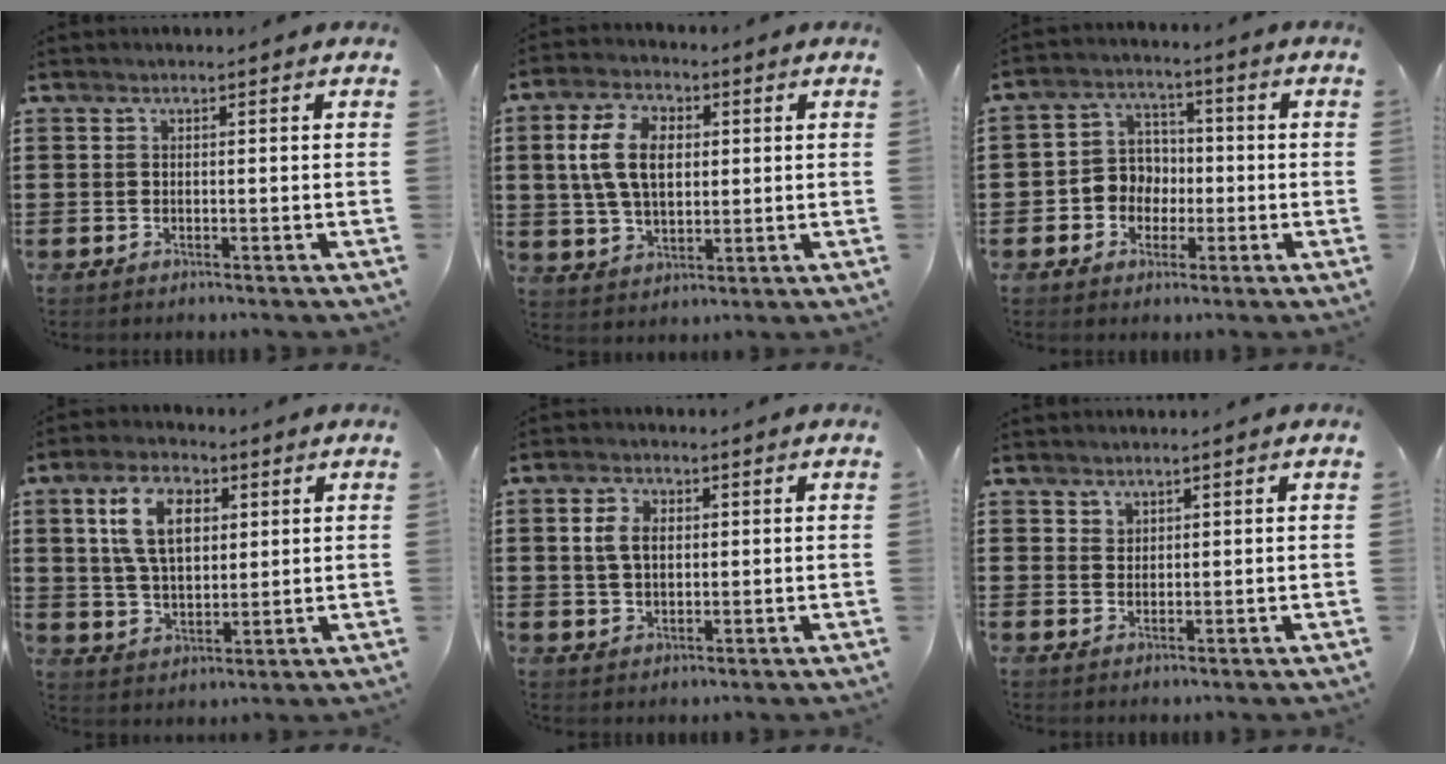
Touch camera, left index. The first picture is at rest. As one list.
[{"total": 8.8, "force": [1.8, 5.4, 6.7], "torque": [-0.161, 0.013, 0.026]}, {"total": 5.4, "force": [-1.2, 5.1, 1.4], "torque": [-0.044, 0.018, -0.024]}, {"total": 9.9, "force": [3.6, 5.5, 7.4], "torque": [-0.156, 0.014, 0.061]}, {"total": 4.4, "force": [1.0, 3.1, 3.0], "torque": [-0.069, 0.013, 0.014]}, {"total": 1.6, "force": [1.4, 0.8, 0.1], "torque": [-0.003, 0.001, 0.028]}]